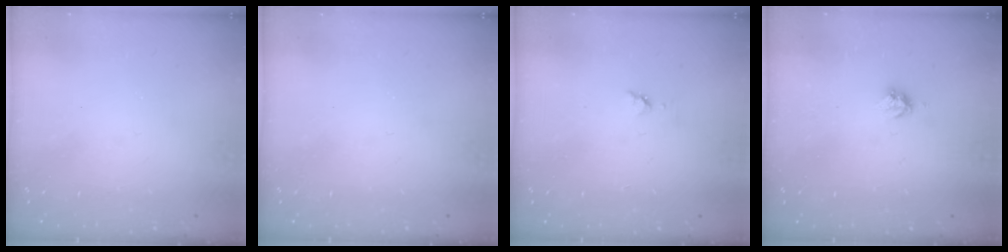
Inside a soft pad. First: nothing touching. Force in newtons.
{"total": 0.0}
{"total": 3.5, "press": 3.4, "slide": 0.5}
{"total": 3.0, "press": 3.0, "slide": 0.3}